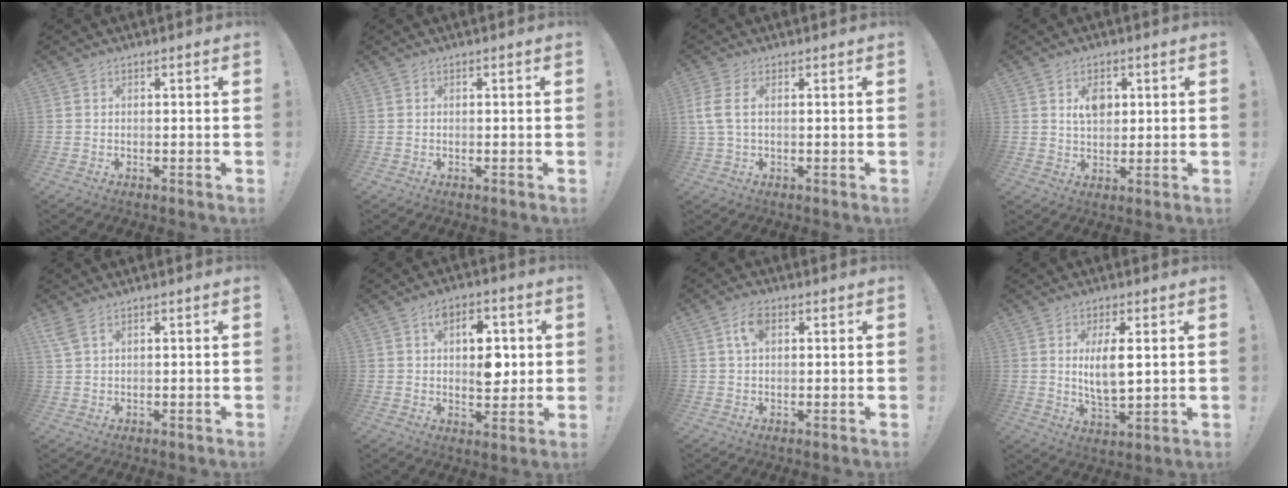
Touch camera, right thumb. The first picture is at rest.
{"total": 0.0}
{"total": 5.3, "force": [1.0, 3.0, 4.3], "torque": [-0.096, -0.001, 0.017]}
{"total": 6.2, "force": [2.1, 4.4, 3.7], "torque": [-0.055, -0.002, 0.035]}
{"total": 3.5, "force": [1.9, 1.2, 2.6], "torque": [-0.062, 0.000, 0.039]}
{"total": 10.7, "force": [2.3, 7.1, 7.7], "torque": [-0.093, 0.000, 0.041]}
{"total": 5.5, "force": [1.9, 3.1, 4.1], "torque": [-0.073, 0.004, 0.033]}
{"total": 8.5, "force": [1.9, 3.1, 7.7], "torque": [-0.138, -0.017, 0.025]}